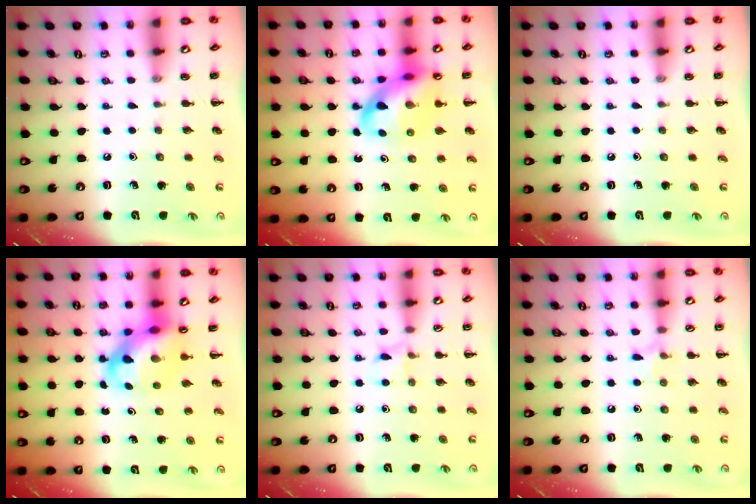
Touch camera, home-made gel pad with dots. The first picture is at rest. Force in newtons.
{"total": 15.2, "press": 14.6, "slide": 3.9}
{"total": 0.0}
{"total": 8.4, "press": 8.1, "slide": 2.4}
{"total": 5.5, "press": 5.1, "slide": 2.0}
{"total": 6.0, "press": 5.7, "slide": 2.0}